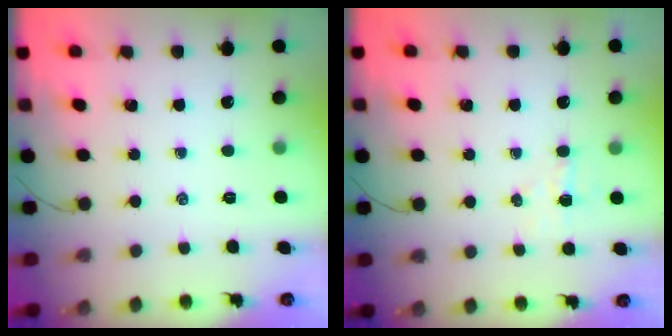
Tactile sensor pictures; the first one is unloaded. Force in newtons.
{"total": 3.7, "press": 3.6, "slide": 0.8}